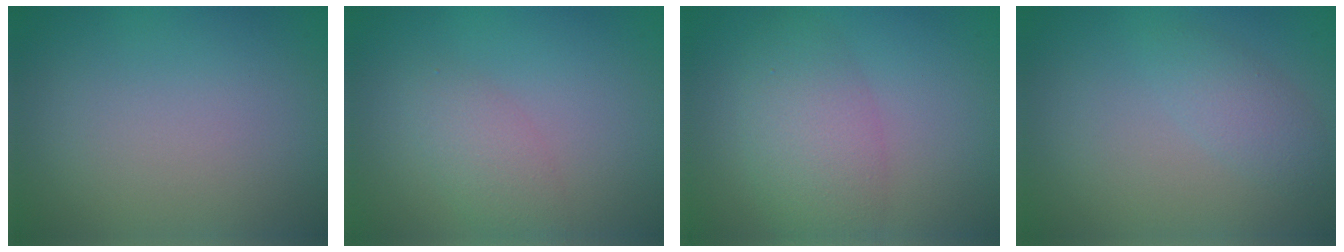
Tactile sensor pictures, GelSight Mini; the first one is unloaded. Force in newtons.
{"total": 2.2, "press": 2.2, "slide": 0.1}
{"total": 4.7, "press": 4.7, "slide": 0.1}
{"total": 1.9, "press": 1.9, "slide": 0.1}